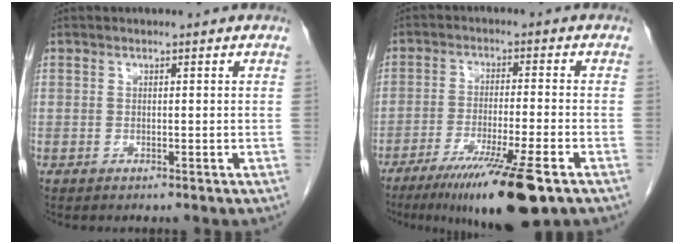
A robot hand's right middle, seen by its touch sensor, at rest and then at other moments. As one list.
[{"total": 13.4, "force": [-8.6, 0.2, 10.3], "torque": [-0.163, -0.038, -0.140]}]